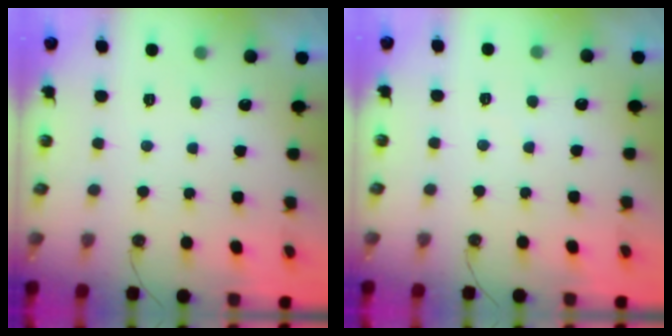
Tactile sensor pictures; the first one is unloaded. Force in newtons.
{"total": 2.8, "press": 2.7, "slide": 0.5}